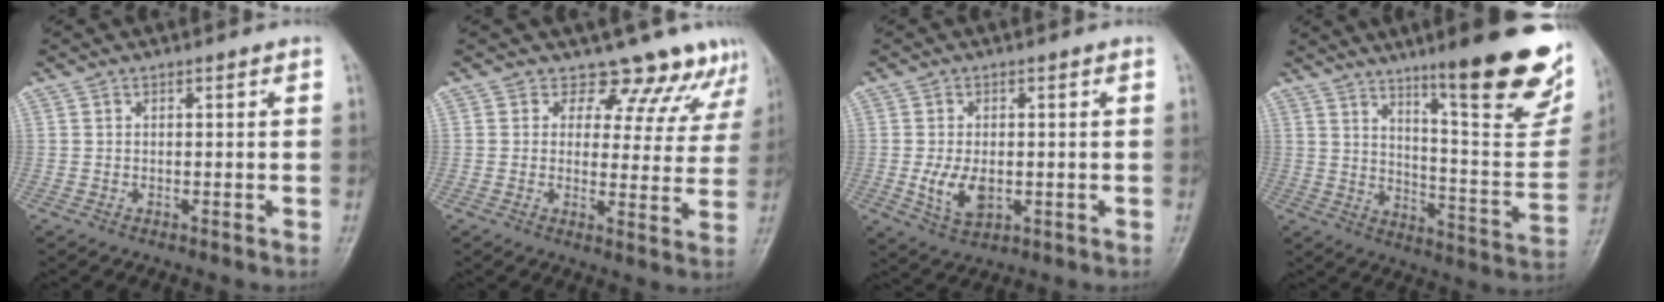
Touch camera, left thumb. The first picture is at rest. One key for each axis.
{"total": 10.9, "fx": 9.5, "fy": 5.2, "fz": 1.0, "tx": 0.039, "ty": -0.055, "tz": 0.090}
{"total": 6.0, "fx": -0.6, "fy": 3.5, "fz": 4.8, "tx": -0.088, "ty": -0.010, "tz": -0.003}
{"total": 25.0, "fx": 15.7, "fy": 4.8, "fz": 18.9, "tx": -0.229, "ty": -0.083, "tz": 0.230}